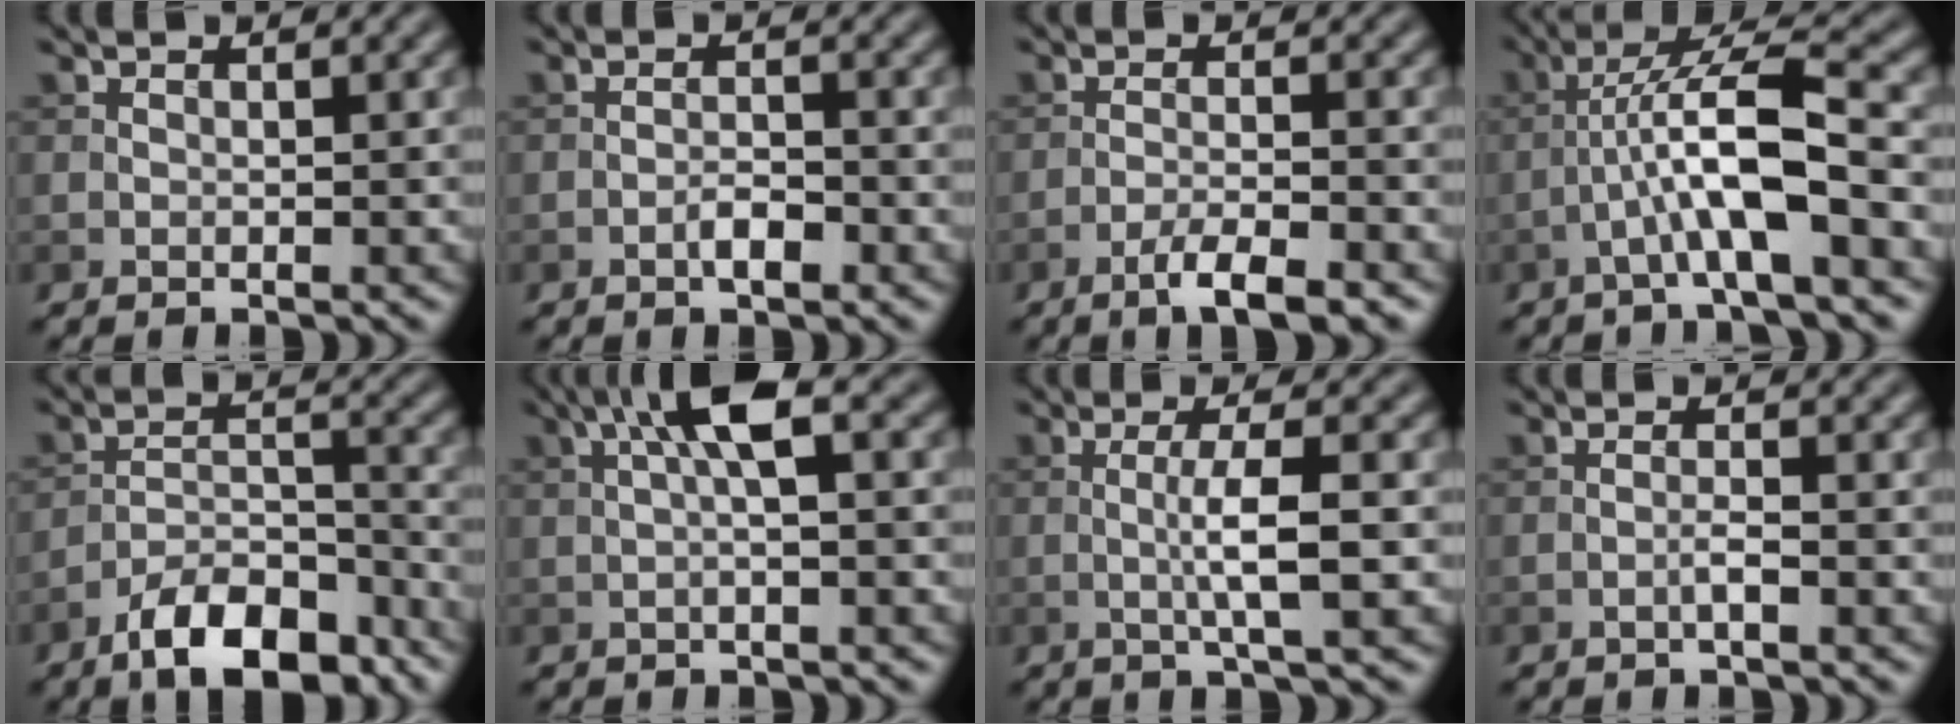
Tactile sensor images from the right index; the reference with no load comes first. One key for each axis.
{"total": 2.0, "fx": -1.0, "fy": 0.6, "fz": 1.6, "tx": -0.029, "ty": 0.003, "tz": -0.020}
{"total": 3.7, "fx": -2.4, "fy": 0.6, "fz": 2.8, "tx": -0.048, "ty": 0.003, "tz": -0.048}
{"total": 6.5, "fx": -2.0, "fy": 0.8, "fz": 6.1, "tx": -0.112, "ty": 0.026, "tz": -0.039}
{"total": 8.2, "fx": -5.8, "fy": 2.9, "fz": 5.0, "tx": -0.076, "ty": 0.002, "tz": -0.104}
{"total": 4.5, "fx": 1.2, "fy": 0.8, "fz": 4.2, "tx": -0.076, "ty": 0.015, "tz": 0.017}
{"total": 4.0, "fx": -0.2, "fy": 0.5, "fz": 4.0, "tx": -0.070, "ty": 0.002, "tz": -0.008}
{"total": 1.2, "fx": -0.5, "fy": 0.0, "fz": 1.1, "tx": -0.020, "ty": 0.004, "tz": -0.011}